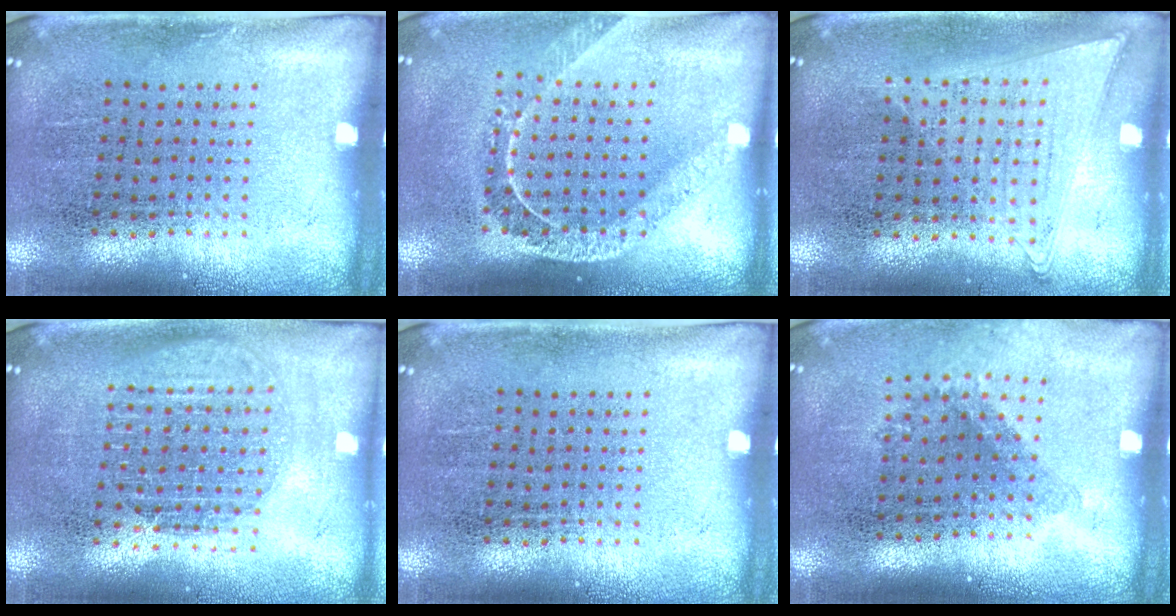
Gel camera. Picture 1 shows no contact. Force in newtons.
{"total": 1.7, "press": 1.4, "slide": 1.0}
{"total": 1.0, "press": 1.0, "slide": 0.3}
{"total": 1.7, "press": 1.5, "slide": 0.8}
{"total": 0.0}
{"total": 1.3, "press": 0.8, "slide": 0.9}